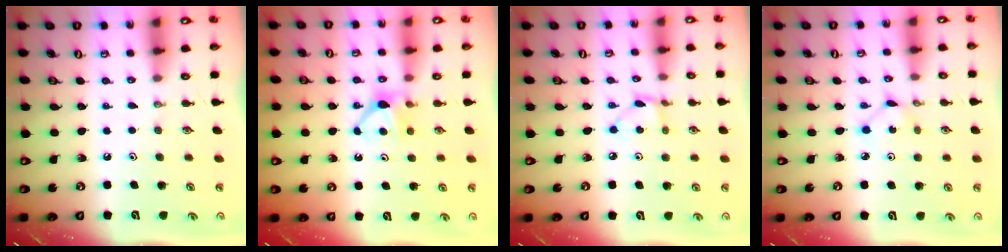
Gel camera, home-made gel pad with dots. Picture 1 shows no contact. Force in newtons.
{"total": 5.1, "press": 5.0, "slide": 0.6}
{"total": 2.9, "press": 2.9, "slide": 0.2}
{"total": 2.3, "press": 2.3, "slide": 0.3}